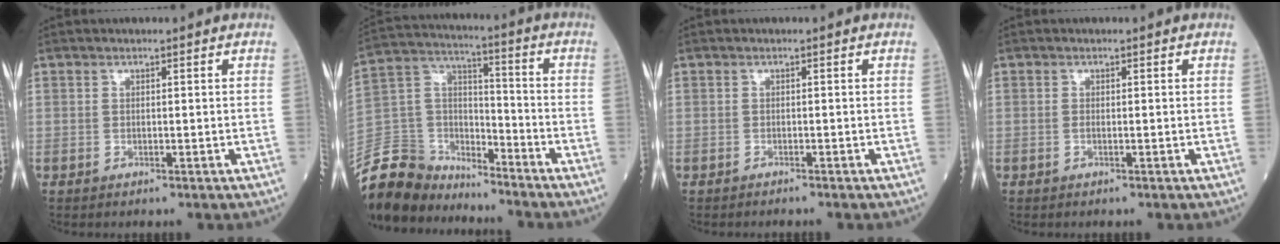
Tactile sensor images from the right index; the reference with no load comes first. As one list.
[{"total": 14.4, "force": [-13.2, 5.1, 2.4], "torque": [-0.054, 0.039, -0.254]}, {"total": 1.0, "force": [-0.9, 0.0, 0.3], "torque": [-0.007, 0.000, -0.013]}, {"total": 0.6, "force": [-0.1, 0.1, 0.5], "torque": [-0.012, 0.000, -0.003]}]